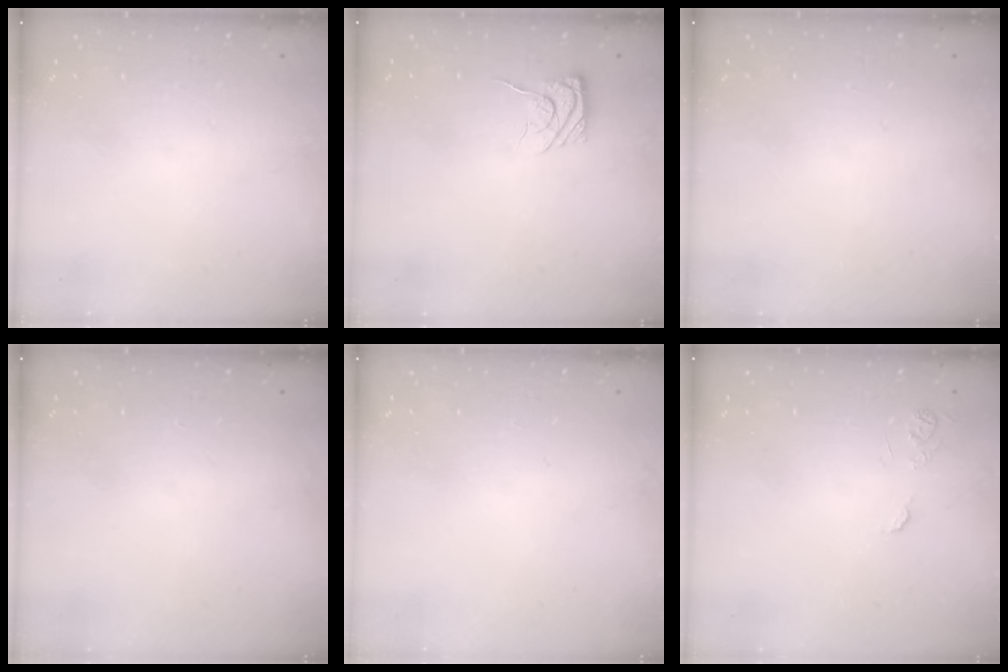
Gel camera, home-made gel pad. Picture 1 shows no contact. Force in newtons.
{"total": 6.1, "press": 5.9, "slide": 1.6}
{"total": 0.0}
{"total": 0.0}
{"total": 0.0}
{"total": 7.2, "press": 7.2, "slide": 0.7}